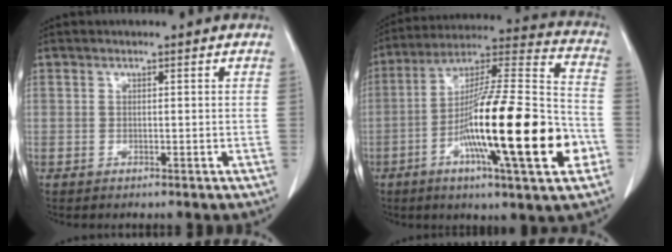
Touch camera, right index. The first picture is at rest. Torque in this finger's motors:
{"motor_torque": [2.14, 0.00, 1.05, 0.21]}